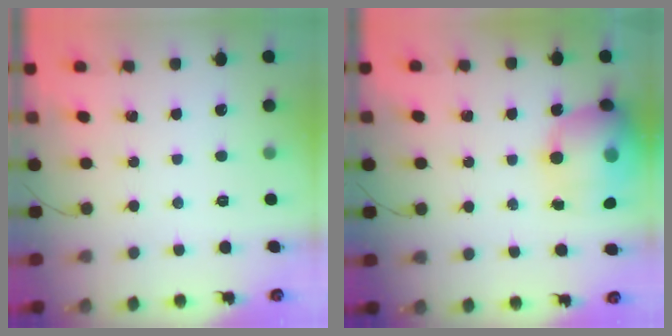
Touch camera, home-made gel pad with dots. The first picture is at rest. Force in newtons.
{"total": 19.7, "press": 19.4, "slide": 3.8}